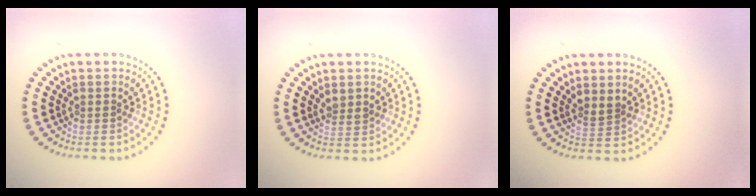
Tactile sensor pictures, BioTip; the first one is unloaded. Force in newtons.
{"total": 1.4, "press": 1.2, "slide": 0.7}
{"total": 1.6, "press": 1.2, "slide": 1.0}